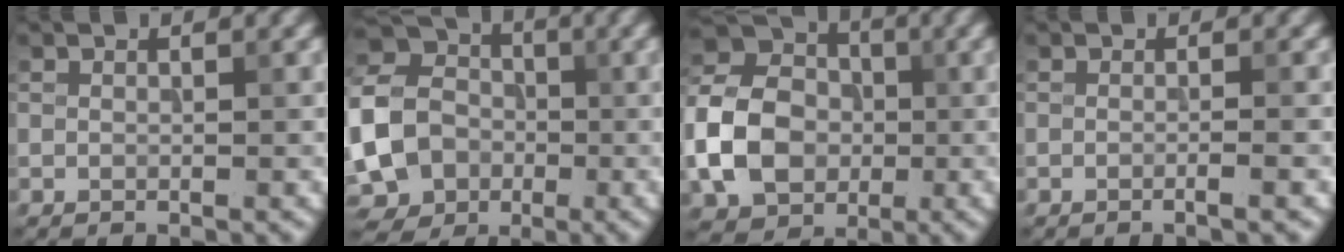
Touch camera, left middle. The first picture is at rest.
{"total": 11.4, "force": [-2.4, 9.5, 5.9], "torque": [-0.152, -0.019, -0.064]}
{"total": 8.3, "force": [-1.7, 6.6, 4.7], "torque": [-0.107, 0.007, -0.045]}
{"total": 1.5, "force": [-0.4, 0.4, 1.4], "torque": [-0.013, -0.008, -0.016]}